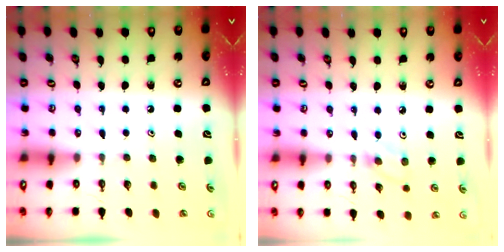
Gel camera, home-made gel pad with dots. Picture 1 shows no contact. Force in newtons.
{"total": 3.0, "press": 3.0, "slide": 0.4}